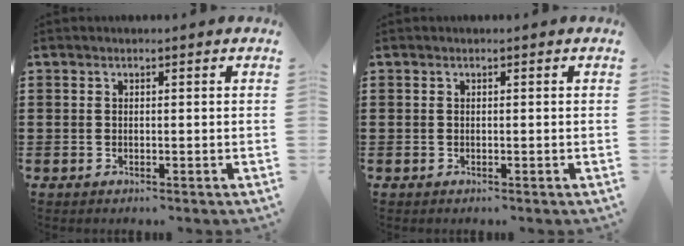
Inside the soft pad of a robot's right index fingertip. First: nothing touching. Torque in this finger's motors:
{"motor_torque": [0.04, 0.02, 0.00, 0.00]}